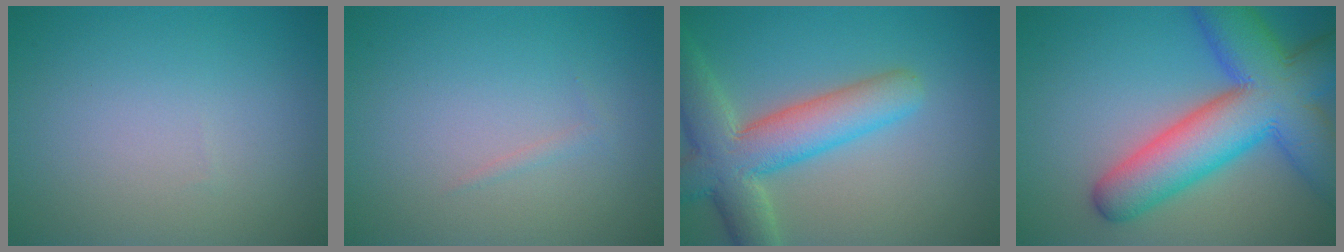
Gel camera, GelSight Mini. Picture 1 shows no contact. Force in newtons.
{"total": 0.6, "press": 0.5, "slide": 0.1}
{"total": 7.6, "press": 7.5, "slide": 0.7}
{"total": 12.1, "press": 12.1, "slide": 0.4}